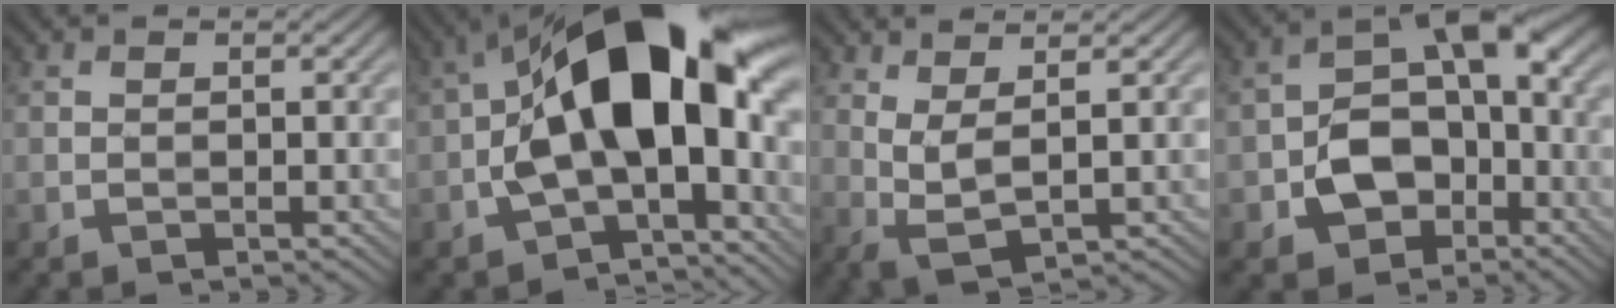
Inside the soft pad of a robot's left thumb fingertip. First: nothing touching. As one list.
[{"total": 17.0, "force": [-0.4, 8.3, 14.8], "torque": [-0.233, 0.026, -0.025]}, {"total": 3.6, "force": [1.6, 0.7, 3.2], "torque": [-0.085, -0.005, 0.035]}, {"total": 9.5, "force": [-3.3, 6.3, 6.2], "torque": [-0.100, -0.003, -0.069]}]